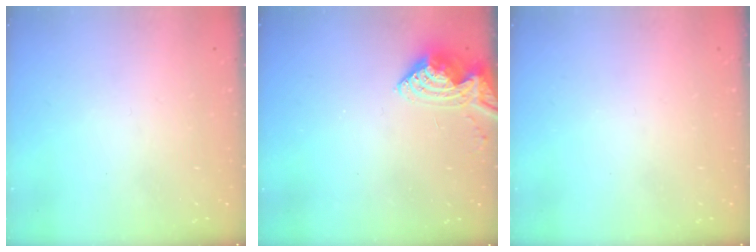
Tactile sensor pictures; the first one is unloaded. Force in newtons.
{"total": 9.4, "press": 9.4, "slide": 0.4}
{"total": 0.0}